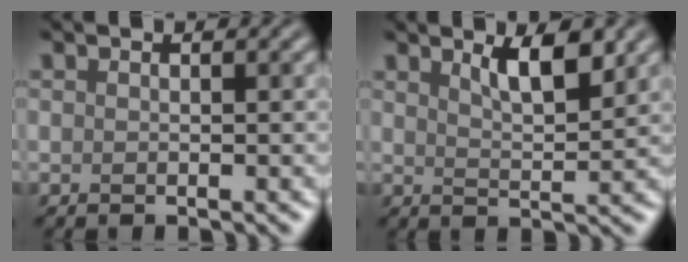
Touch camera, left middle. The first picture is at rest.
{"total": 3.4, "force": [2.1, 0.9, 2.5], "torque": [-0.038, -0.002, 0.036]}